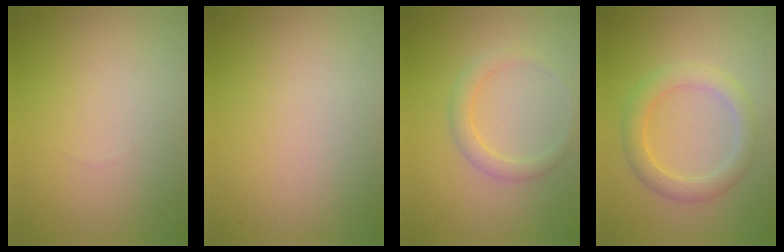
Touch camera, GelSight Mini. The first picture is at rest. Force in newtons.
{"total": 0.0}
{"total": 2.0, "press": 2.0, "slide": 0.1}
{"total": 3.2, "press": 3.2, "slide": 0.1}